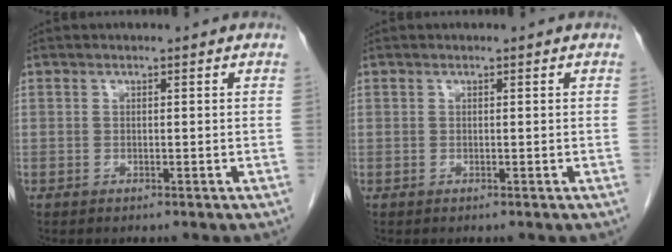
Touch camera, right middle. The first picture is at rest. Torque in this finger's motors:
{"motor_torque": [-0.26, -0.26, 0.00, -0.01]}